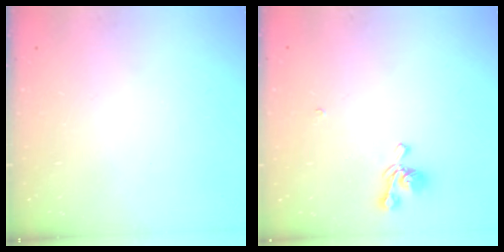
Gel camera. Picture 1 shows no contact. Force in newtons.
{"total": 1.6, "press": 1.3, "slide": 0.9}